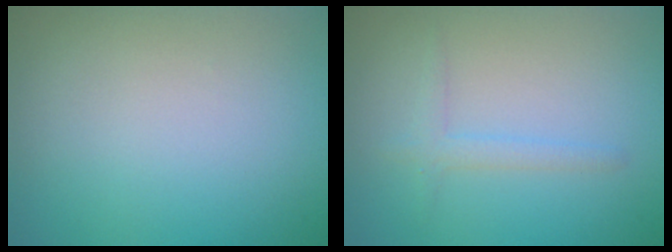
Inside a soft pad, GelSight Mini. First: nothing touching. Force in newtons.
{"total": 1.4, "press": 1.4, "slide": 0.1}